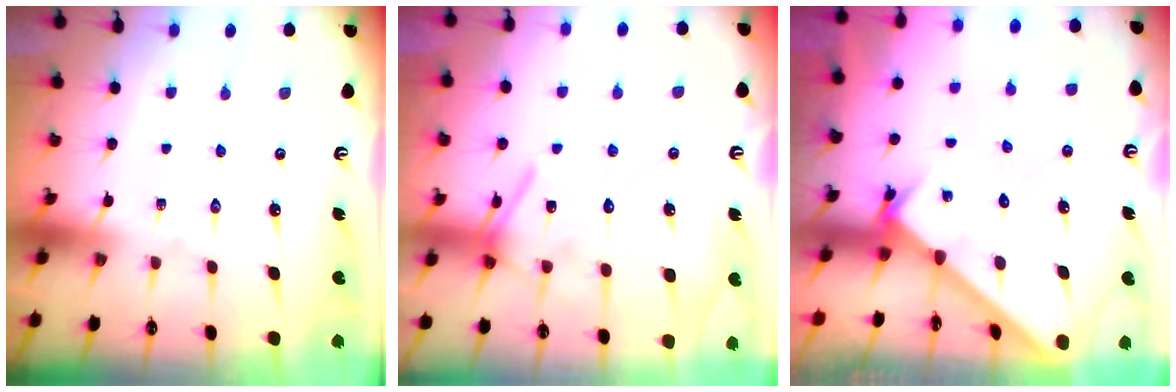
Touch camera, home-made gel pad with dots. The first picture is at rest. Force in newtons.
{"total": 13.0, "press": 13.0, "slide": 0.8}
{"total": 2.3, "press": 2.2, "slide": 0.2}